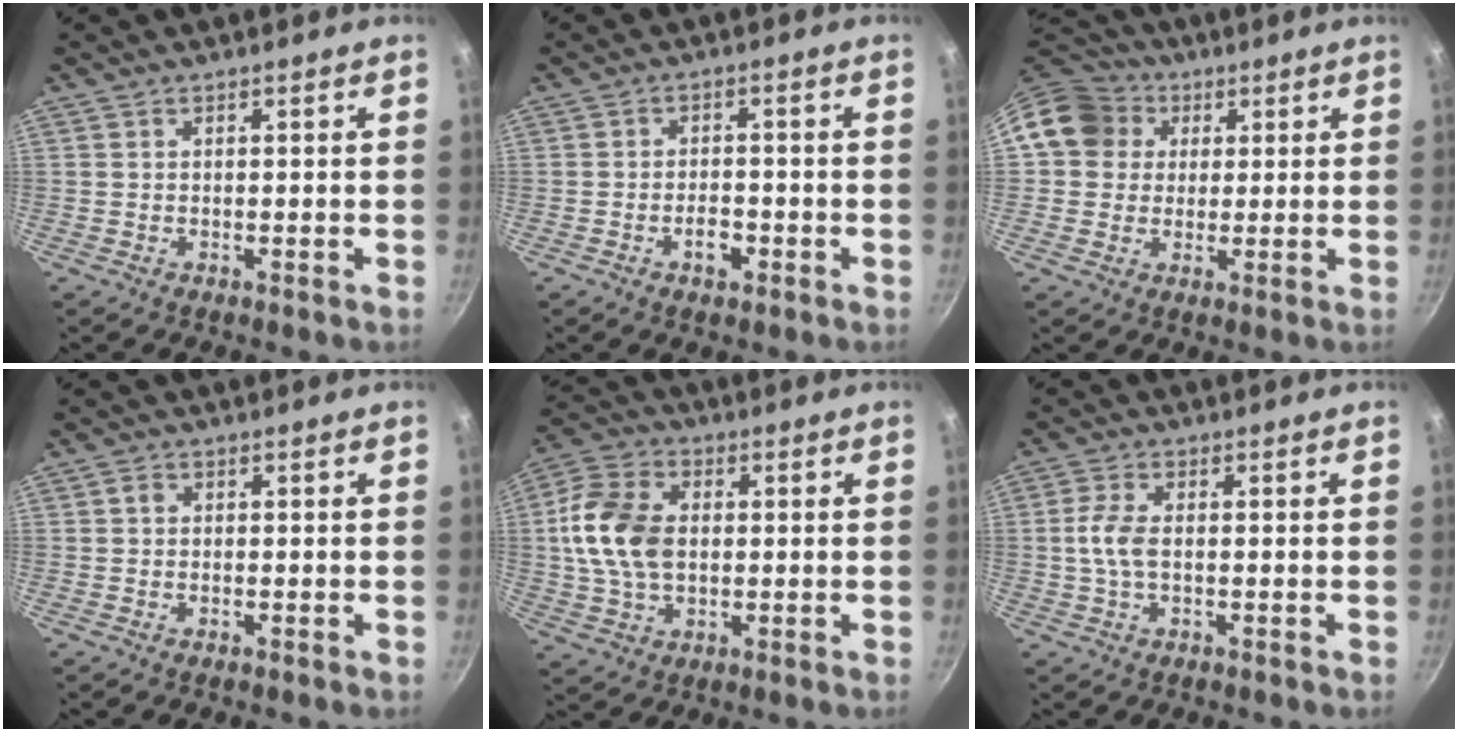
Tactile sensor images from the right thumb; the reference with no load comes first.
{"total": 3.8, "force": [-1.8, 2.1, 2.6], "torque": [-0.029, 0.014, -0.029]}
{"total": 11.2, "force": [2.9, 10.0, 4.0], "torque": [-0.051, 0.020, 0.035]}
{"total": 1.4, "force": [-0.2, 1.1, 0.8], "torque": [-0.015, 0.005, -0.007]}
{"total": 13.7, "force": [0.8, 9.3, 10.0], "torque": [-0.180, 0.013, 0.005]}
{"total": 4.8, "force": [-0.2, 2.5, 4.1], "torque": [-0.093, 0.010, -0.010]}